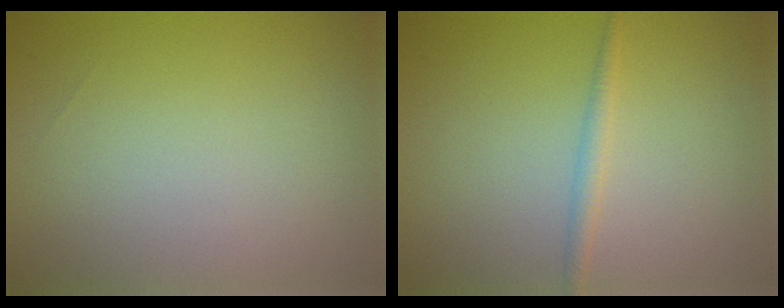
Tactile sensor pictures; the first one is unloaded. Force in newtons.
{"total": 1.3, "press": 1.3, "slide": 0.0}